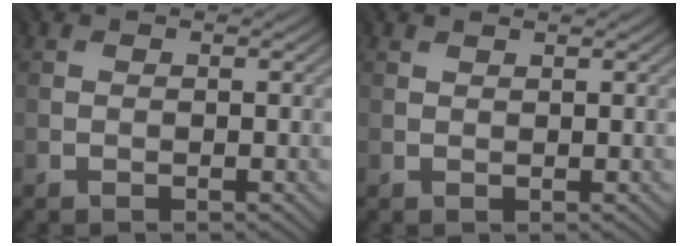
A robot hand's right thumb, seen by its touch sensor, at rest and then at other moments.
{"total": 0.7, "force": [0.7, 0.1, 0.1], "torque": [-0.005, 0.001, 0.016]}